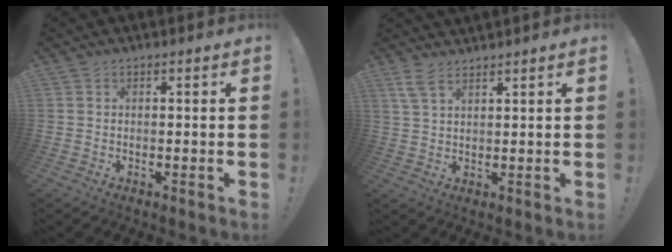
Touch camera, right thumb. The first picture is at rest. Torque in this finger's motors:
{"motor_torque": [-0.25, 0.26, -0.23, 0.27, 0.02]}